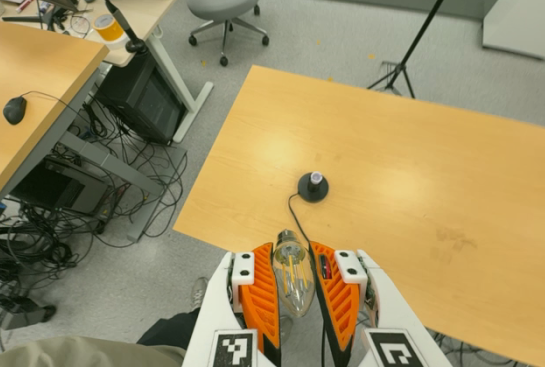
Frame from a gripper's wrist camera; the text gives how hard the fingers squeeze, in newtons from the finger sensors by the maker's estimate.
{"total": 21.0, "left": 22.5, "right": 19.6}